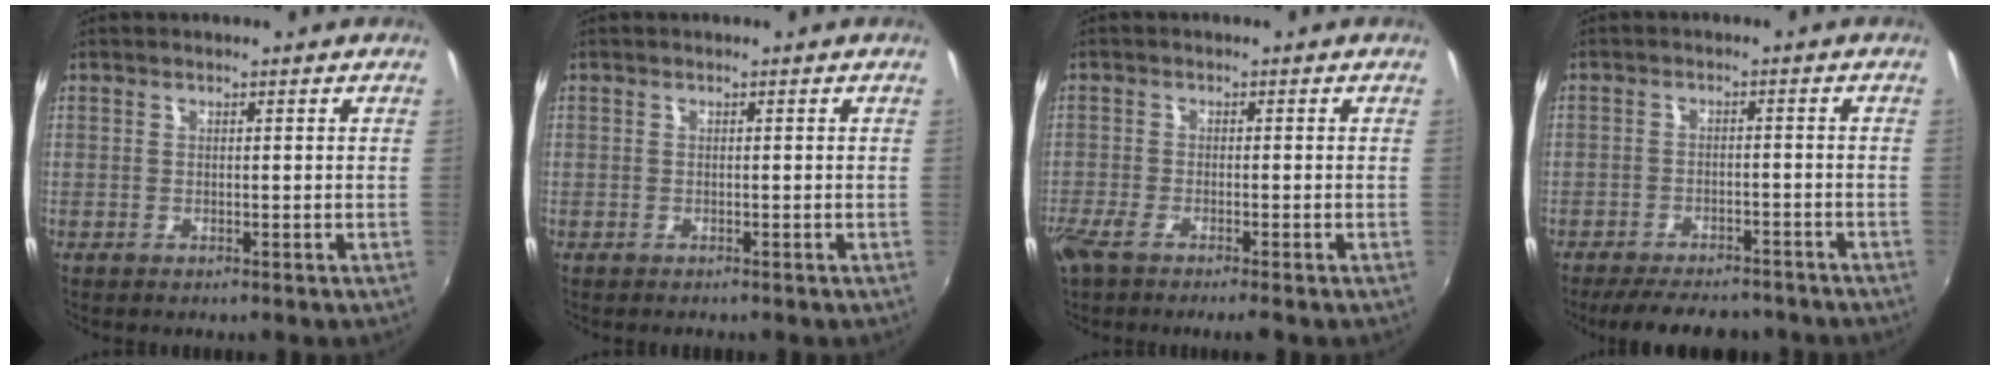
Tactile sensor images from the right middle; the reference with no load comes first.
{"total": 1.4, "force": [-1.3, 0.4, 0.1], "torque": [-0.009, 0.000, -0.022]}
{"total": 4.7, "force": [-3.6, 0.2, 3.0], "torque": [-0.069, -0.019, -0.068]}
{"total": 11.3, "force": [-9.3, 4.3, 4.8], "torque": [-0.109, -0.002, -0.131]}